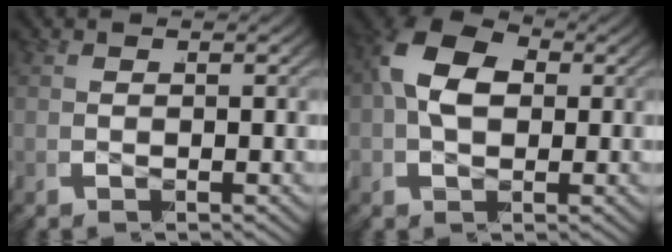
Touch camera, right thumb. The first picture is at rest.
{"total": 8.8, "force": [1.3, 6.4, 5.9], "torque": [-0.123, -0.004, 0.019]}